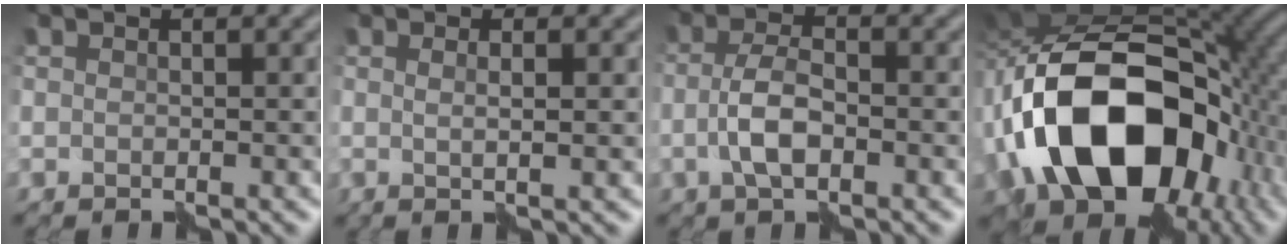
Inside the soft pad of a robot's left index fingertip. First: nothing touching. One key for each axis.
{"total": 1.5, "fx": 0.3, "fy": 0.0, "fz": 1.5, "tx": -0.019, "ty": 0.002, "tz": 0.000}
{"total": 3.7, "fx": -1.1, "fy": 1.7, "fz": 3.1, "tx": -0.072, "ty": 0.001, "tz": -0.027}
{"total": 18.7, "fx": -4.9, "fy": 12.4, "fz": 13.1, "tx": -0.251, "ty": -0.006, "tz": -0.088}